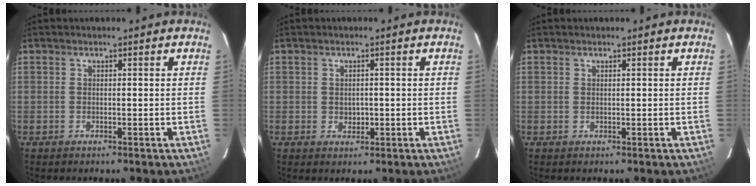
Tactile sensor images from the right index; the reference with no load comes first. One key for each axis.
{"total": 1.8, "fx": -0.1, "fy": 1.6, "fz": 0.9, "tx": -0.013, "ty": 0.002, "tz": 0.001}
{"total": 0.0}